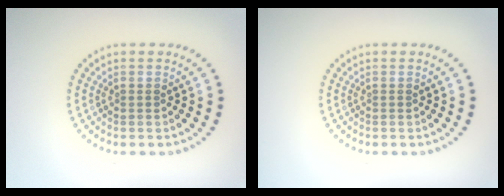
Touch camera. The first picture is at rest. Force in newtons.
{"total": 0.0}